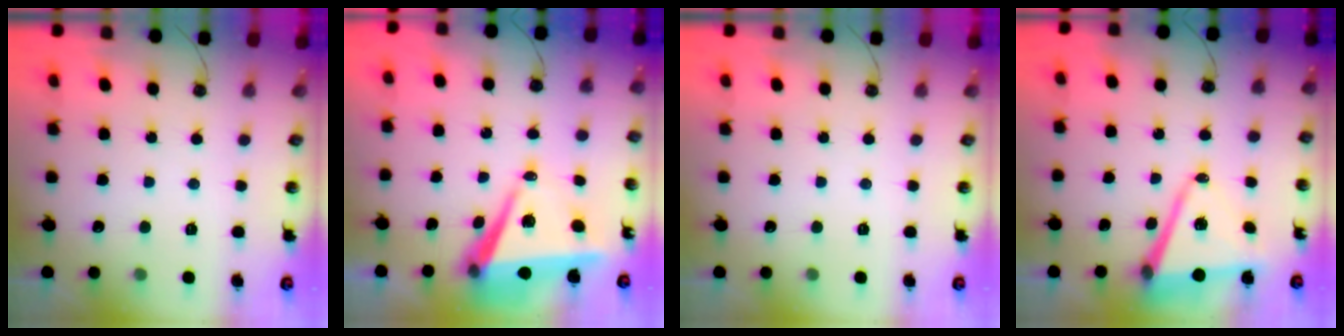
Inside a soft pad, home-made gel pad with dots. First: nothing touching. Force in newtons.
{"total": 8.8, "press": 7.6, "slide": 4.3}
{"total": 0.0}
{"total": 10.2, "press": 9.7, "slide": 3.1}